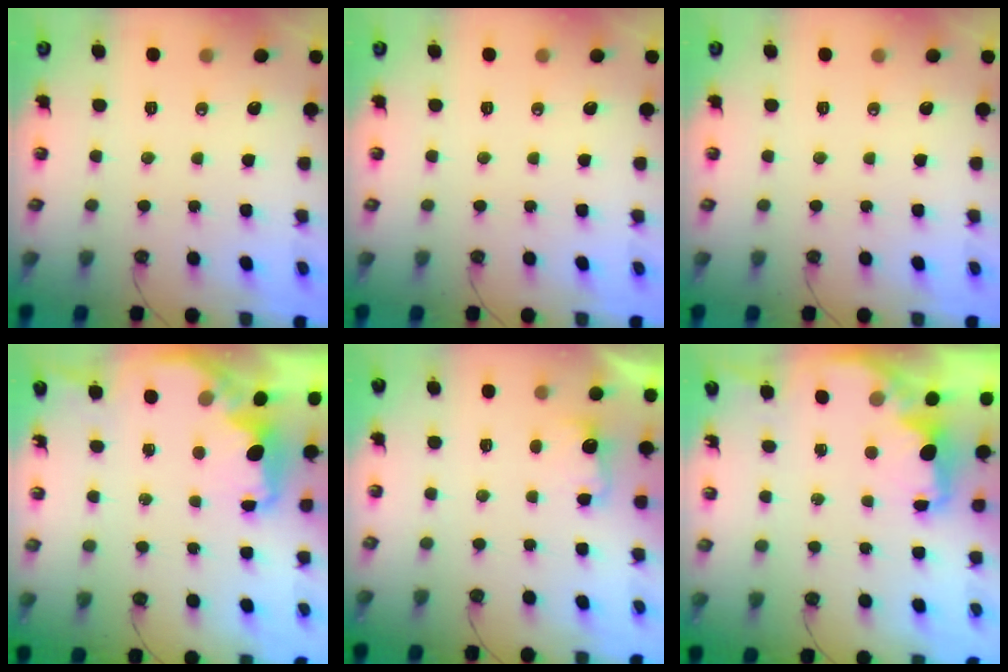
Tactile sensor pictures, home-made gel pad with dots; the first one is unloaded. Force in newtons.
{"total": 0.0}
{"total": 0.0}
{"total": 2.1, "press": 2.0, "slide": 0.8}
{"total": 2.8, "press": 2.7, "slide": 0.8}
{"total": 2.3, "press": 2.1, "slide": 0.8}